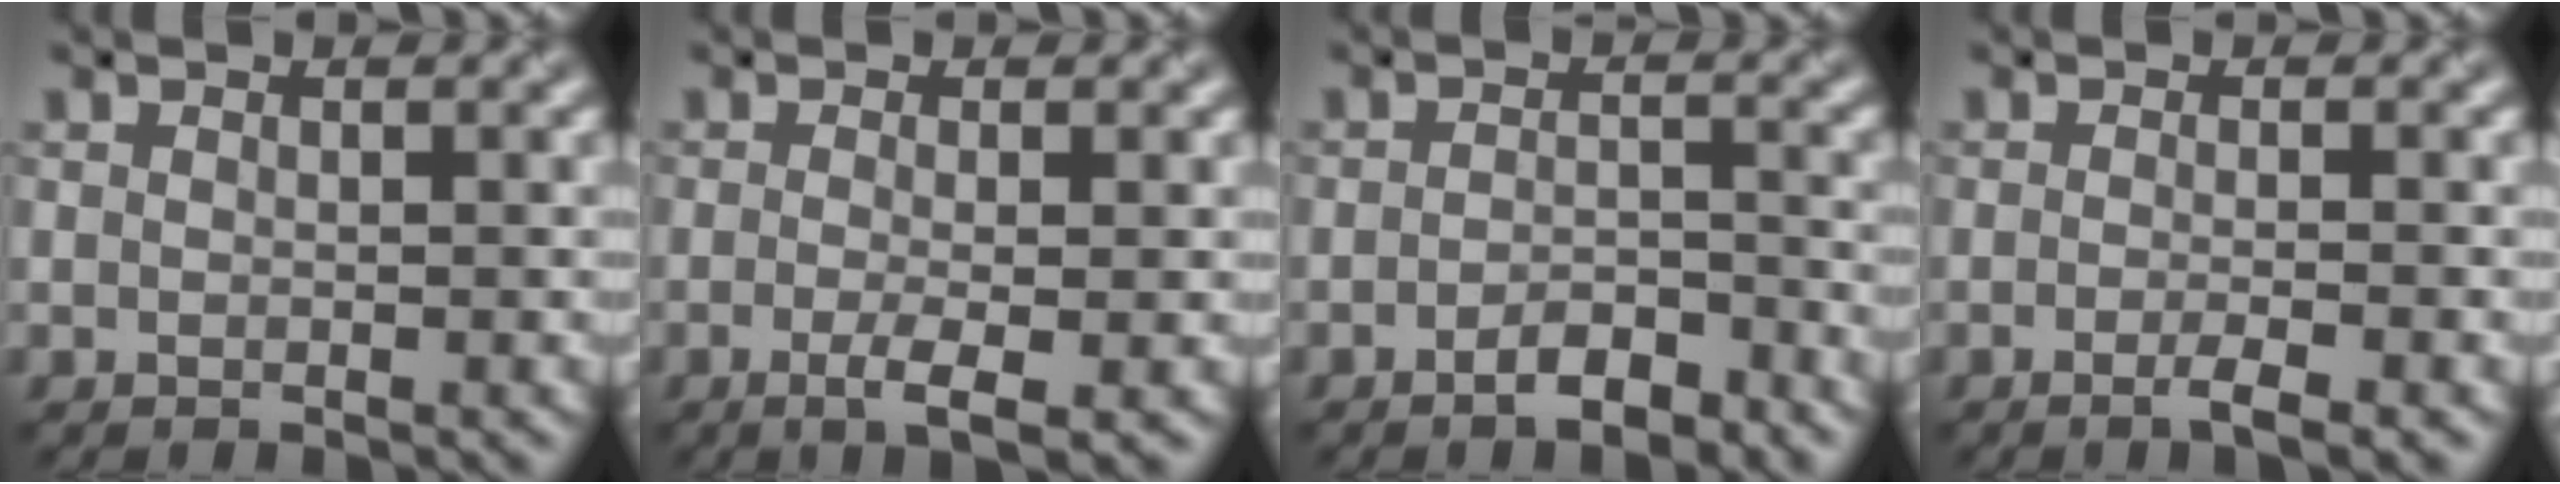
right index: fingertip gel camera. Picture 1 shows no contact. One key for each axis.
{"total": 3.0, "fx": -0.8, "fy": 0.7, "fz": 2.8, "tx": -0.050, "ty": -0.010, "tz": -0.016}
{"total": 3.0, "fx": -2.1, "fy": 1.0, "fz": 1.9, "tx": -0.028, "ty": 0.006, "tz": -0.037}
{"total": 2.3, "fx": -1.0, "fy": 0.5, "fz": 1.9, "tx": -0.023, "ty": -0.001, "tz": -0.023}